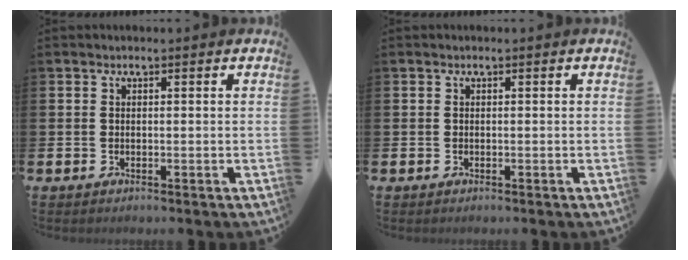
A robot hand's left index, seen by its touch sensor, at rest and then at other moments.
{"total": 0.0}